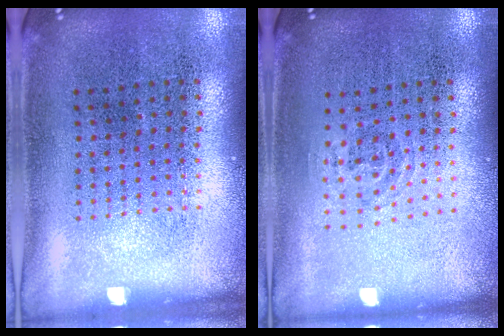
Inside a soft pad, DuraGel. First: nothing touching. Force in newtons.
{"total": 0.9, "press": 0.6, "slide": 0.7}